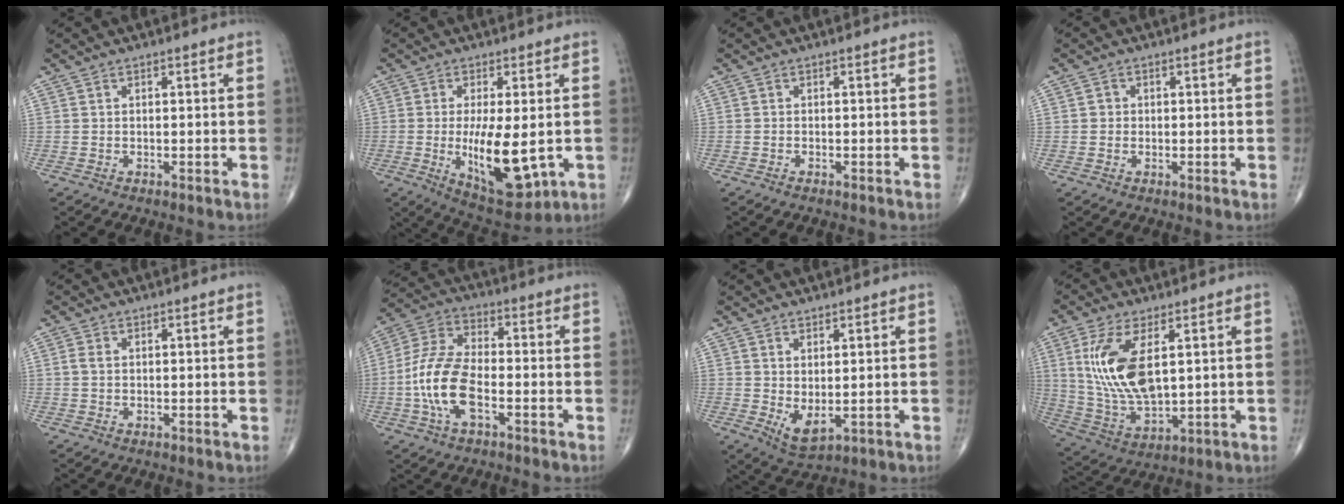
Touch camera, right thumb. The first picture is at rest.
{"total": 13.3, "force": [-1.7, 5.0, 12.2], "torque": [-0.191, -0.027, -0.014]}
{"total": 0.6, "force": [-0.5, 0.2, 0.4], "torque": [-0.012, 0.002, -0.007]}
{"total": 1.4, "force": [0.0, 1.3, 0.4], "torque": [0.000, 0.003, 0.000]}
{"total": 1.3, "force": [0.2, 0.9, 1.0], "torque": [-0.024, 0.002, 0.004]}
{"total": 12.6, "force": [-3.4, 6.0, 10.5], "torque": [-0.223, 0.028, -0.072]}
{"total": 5.0, "force": [-0.1, 2.4, 4.4], "torque": [-0.073, -0.012, 0.014]}
{"total": 14.5, "force": [3.6, 6.6, 12.4], "torque": [-0.249, -0.020, 0.082]}